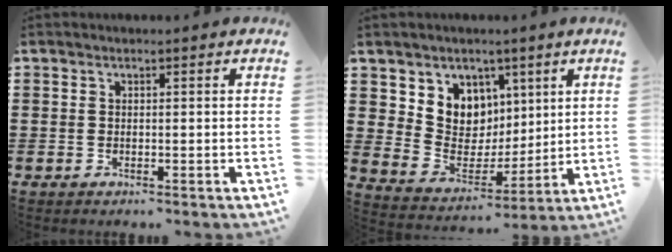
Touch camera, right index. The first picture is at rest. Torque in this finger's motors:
{"motor_torque": [1.29, 0.85, 0.20, 0.10]}